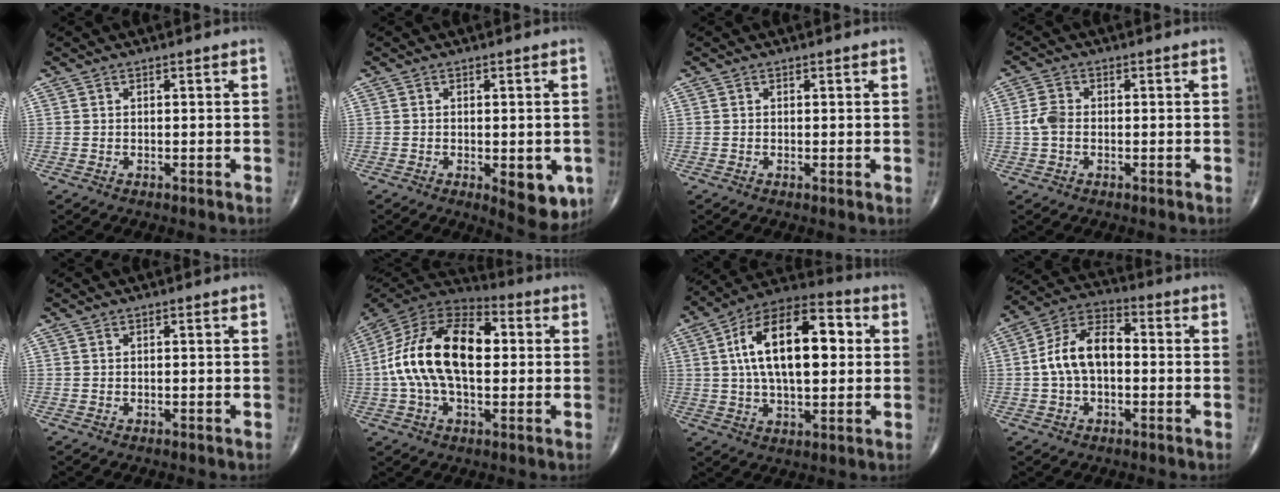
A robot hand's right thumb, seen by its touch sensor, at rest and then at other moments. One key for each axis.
{"total": 7.7, "fx": -2.3, "fy": 3.2, "fz": 6.6, "tx": -0.063, "ty": -0.010, "tz": -0.023}
{"total": 0.6, "fx": 0.0, "fy": 0.1, "fz": 0.6, "tx": -0.013, "ty": -0.003, "tz": -0.003}
{"total": 3.6, "fx": -0.4, "fy": 2.5, "fz": 2.6, "tx": -0.058, "ty": 0.008, "tz": -0.013}
{"total": 0.0}
{"total": 20.9, "fx": 1.2, "fy": 11.6, "fz": 17.4, "tx": -0.326, "ty": 0.030, "tz": 0.011}
{"total": 19.9, "fx": 3.2, "fy": 9.8, "fz": 17.0, "tx": -0.269, "ty": 0.022, "tz": 0.045}
{"total": 11.2, "fx": -0.3, "fy": 6.7, "fz": 8.9, "tx": -0.161, "ty": 0.037, "tz": -0.016}